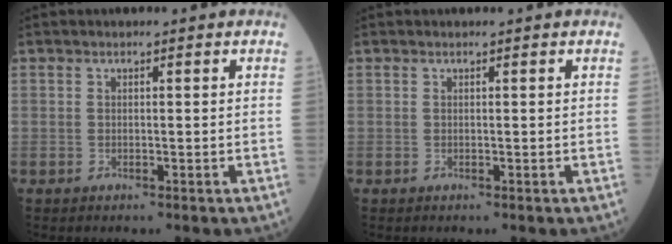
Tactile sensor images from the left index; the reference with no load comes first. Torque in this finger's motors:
{"motor_torque": [-0.16, 0.15, 0.02, 0.00]}